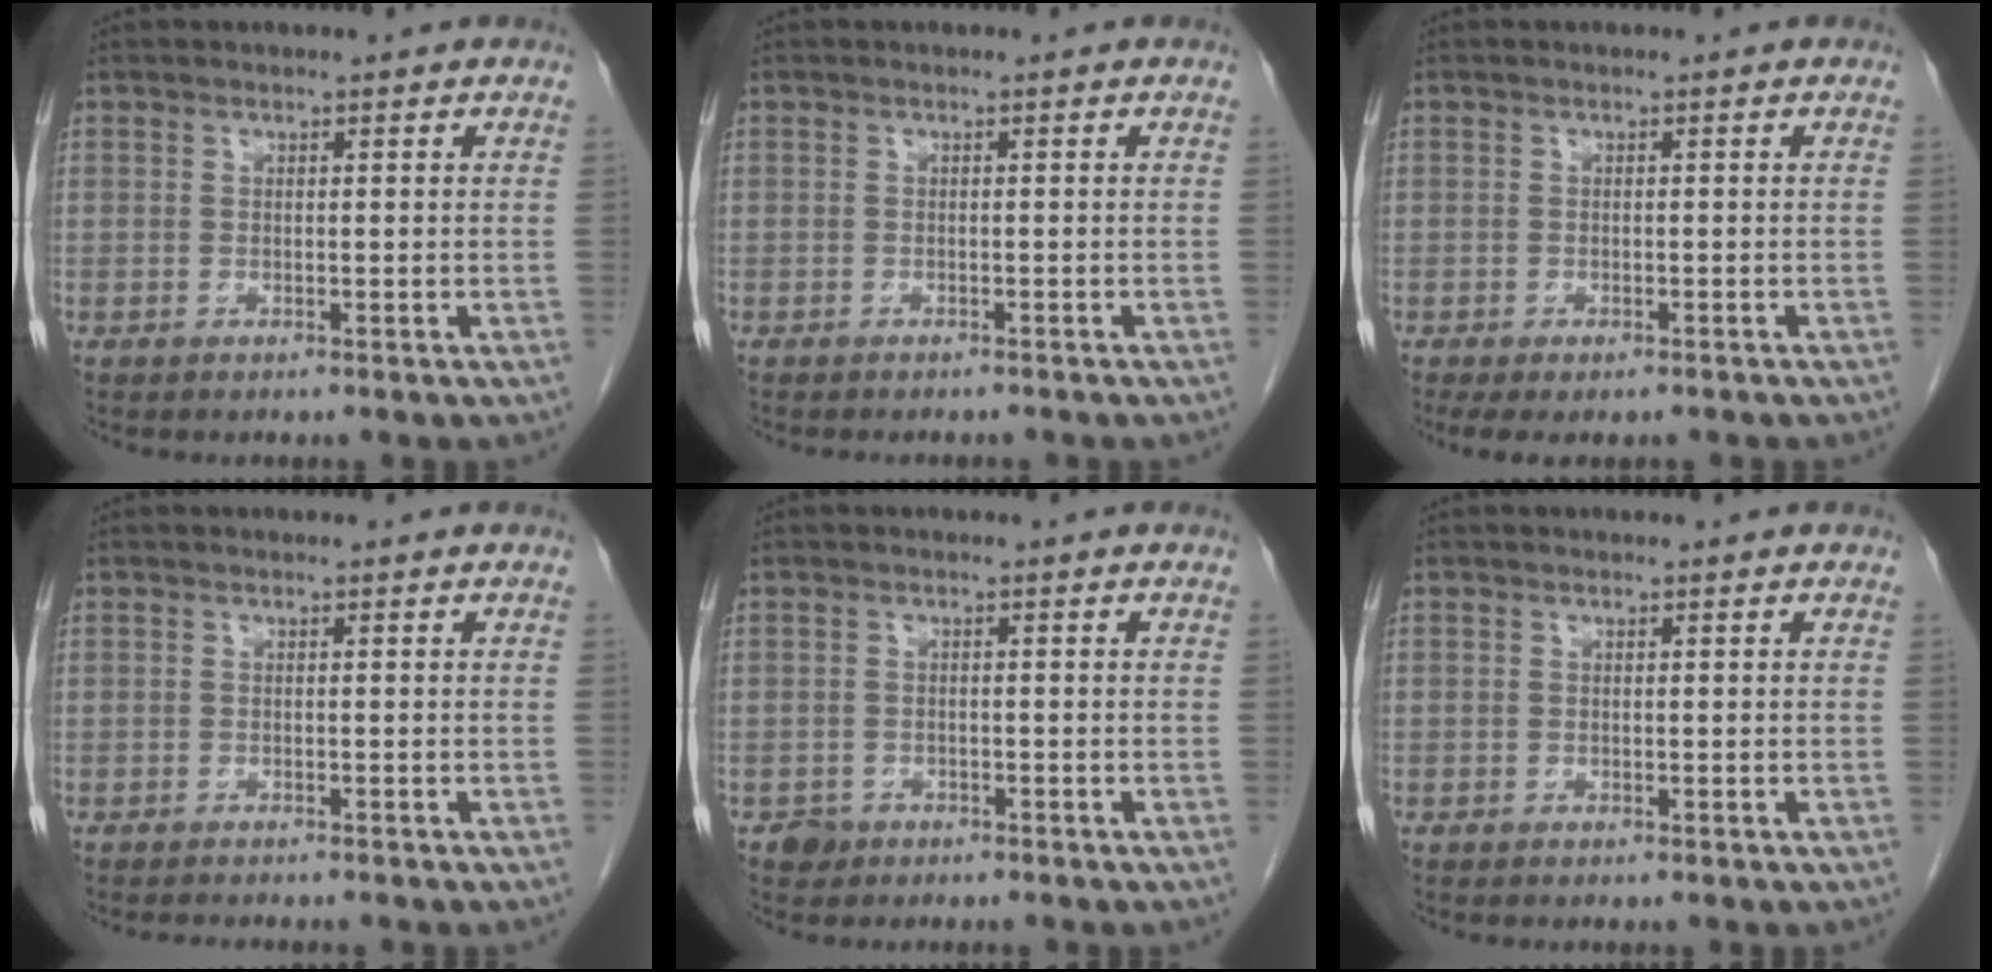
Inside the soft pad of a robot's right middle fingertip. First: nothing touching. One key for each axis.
{"total": 3.2, "fx": -2.9, "fy": 0.9, "fz": 1.1, "tx": -0.017, "ty": -0.005, "tz": -0.033}
{"total": 5.0, "fx": -3.8, "fy": 1.9, "fz": 2.6, "tx": -0.035, "ty": -0.010, "tz": -0.053}
{"total": 3.3, "fx": -3.0, "fy": 0.5, "fz": 1.2, "tx": -0.018, "ty": -0.008, "tz": -0.039}
{"total": 1.7, "fx": -1.2, "fy": 1.2, "fz": 0.1, "tx": -0.002, "ty": 0.006, "tz": -0.018}
{"total": 0.0}